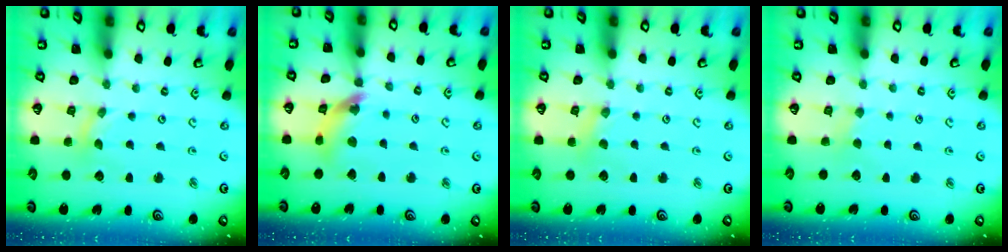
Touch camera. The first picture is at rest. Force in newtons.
{"total": 11.3, "press": 11.2, "slide": 1.2}
{"total": 2.0, "press": 1.9, "slide": 0.4}
{"total": 2.0, "press": 2.0, "slide": 0.3}